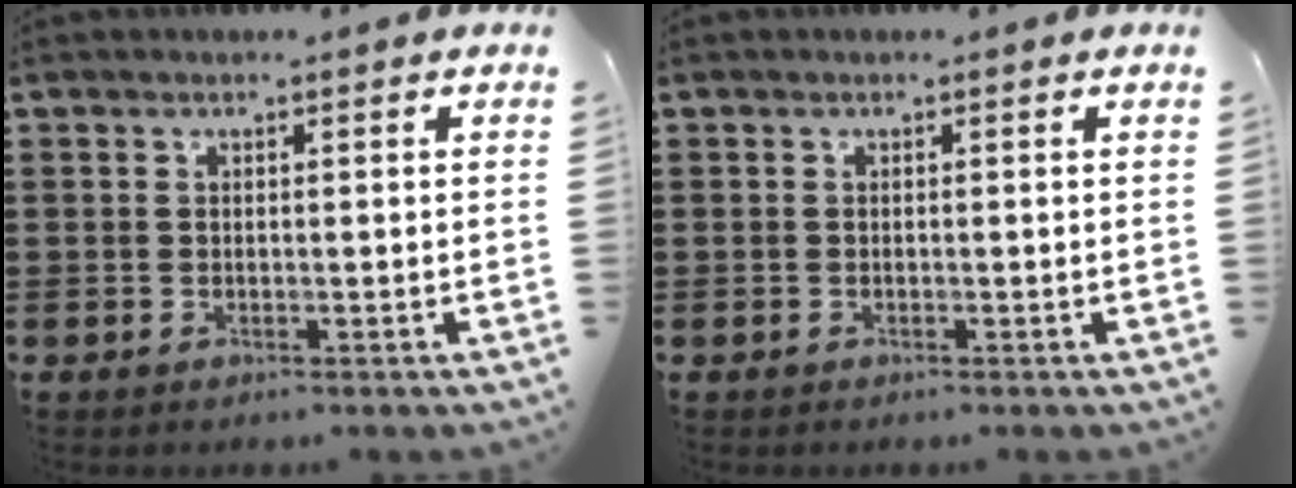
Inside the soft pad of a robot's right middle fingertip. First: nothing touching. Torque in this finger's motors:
{"motor_torque": [-0.28, -0.35, 0.03, 0.01]}